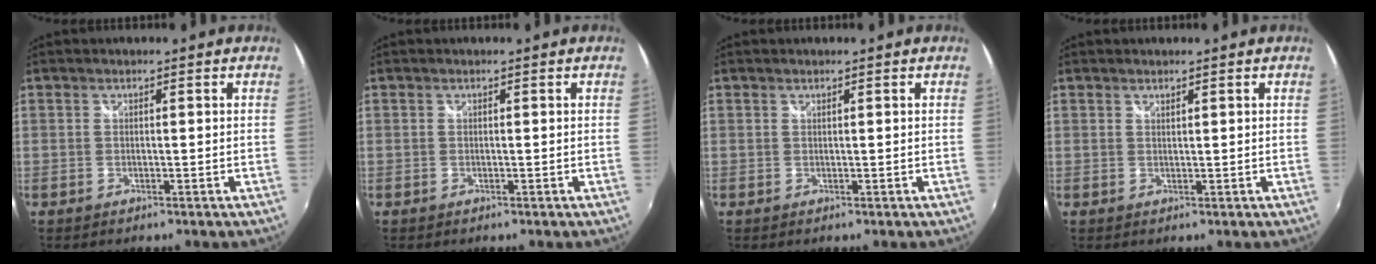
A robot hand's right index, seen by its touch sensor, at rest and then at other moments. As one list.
[{"total": 0.0}, {"total": 0.0}, {"total": 0.7, "force": [0.6, 0.1, 0.2], "torque": [-0.002, 0.001, 0.012]}]